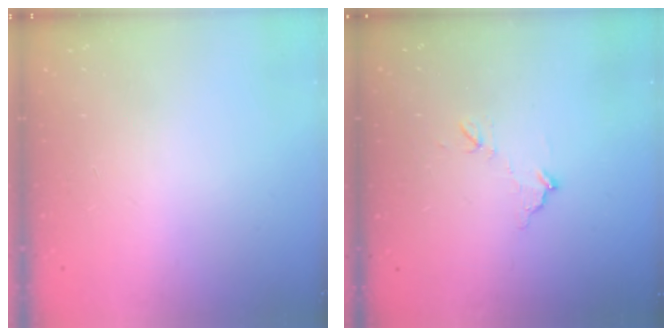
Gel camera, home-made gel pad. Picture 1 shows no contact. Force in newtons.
{"total": 7.9, "press": 7.9, "slide": 0.3}